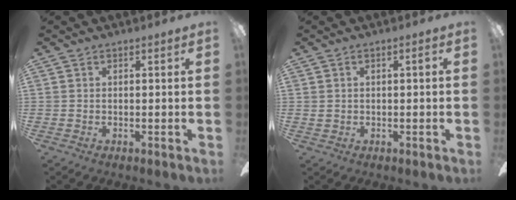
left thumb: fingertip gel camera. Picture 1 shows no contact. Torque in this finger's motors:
{"motor_torque": [-0.39, -0.16, 0.49, 0.00, 0.01]}